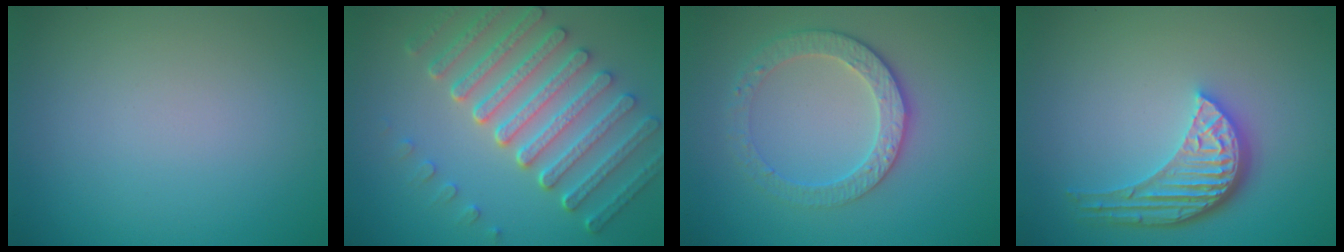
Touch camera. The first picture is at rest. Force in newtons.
{"total": 7.5, "press": 5.6, "slide": 5.0}
{"total": 3.3, "press": 3.1, "slide": 1.2}
{"total": 5.2, "press": 3.9, "slide": 3.4}